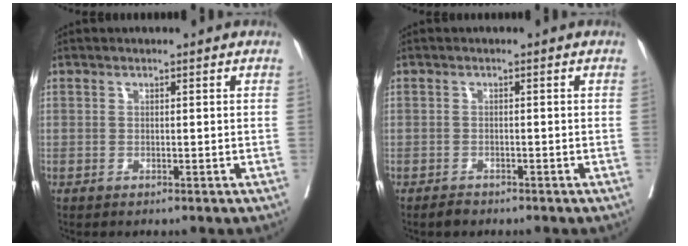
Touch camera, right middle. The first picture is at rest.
{"total": 1.3, "force": [-1.1, 0.5, 0.4], "torque": [-0.010, -0.001, -0.017]}